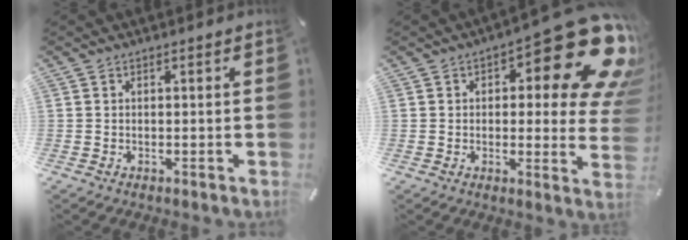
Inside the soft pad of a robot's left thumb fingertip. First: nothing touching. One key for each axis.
{"total": 21.7, "fx": 10.2, "fy": 8.0, "fz": 17.5, "tx": -0.215, "ty": -0.071, "tz": 0.166}